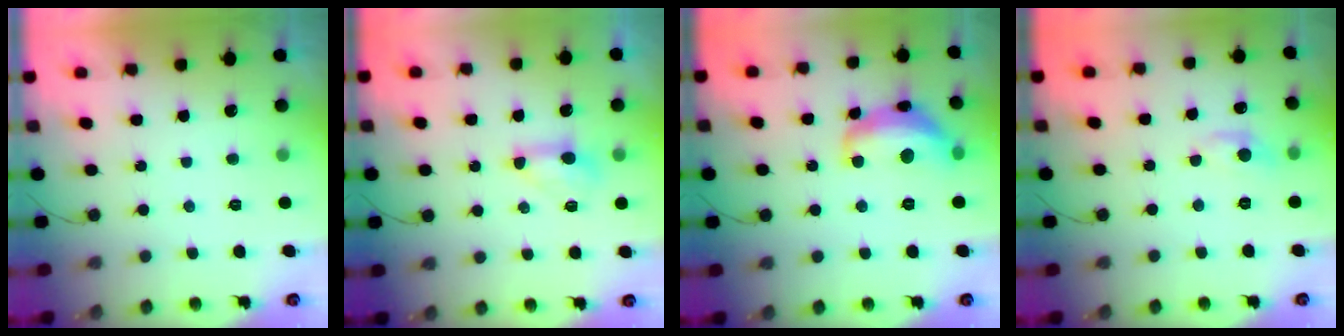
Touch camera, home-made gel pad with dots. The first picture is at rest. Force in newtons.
{"total": 5.2, "press": 5.1, "slide": 0.6}
{"total": 14.9, "press": 14.8, "slide": 0.9}
{"total": 5.3, "press": 5.2, "slide": 0.6}